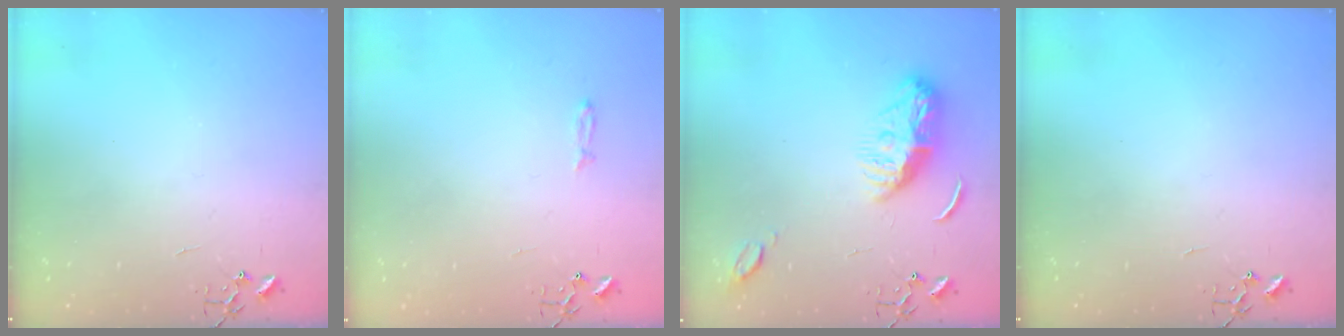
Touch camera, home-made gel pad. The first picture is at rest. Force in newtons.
{"total": 3.5, "press": 3.5, "slide": 0.5}
{"total": 10.4, "press": 10.4, "slide": 0.1}
{"total": 0.0}